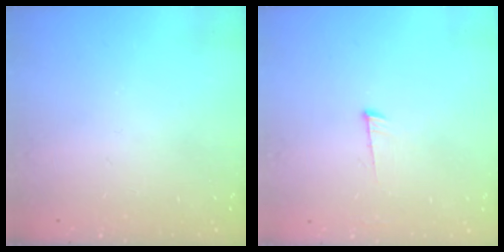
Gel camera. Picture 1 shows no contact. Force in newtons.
{"total": 6.1, "press": 6.1, "slide": 0.6}